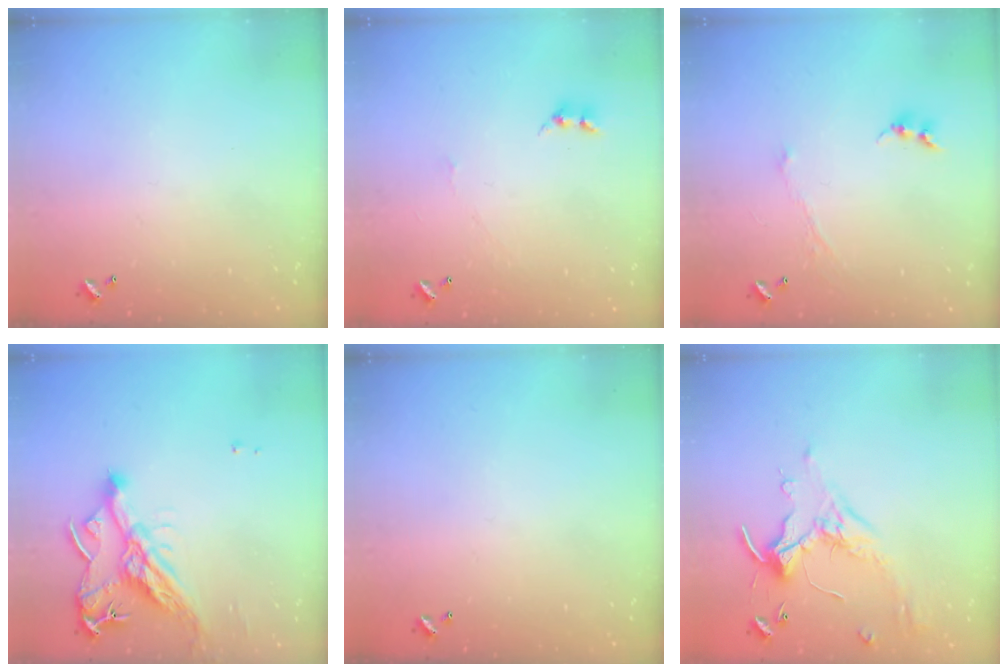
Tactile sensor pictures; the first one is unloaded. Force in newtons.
{"total": 0.9, "press": 0.8, "slide": 0.4}
{"total": 1.0, "press": 0.9, "slide": 0.4}
{"total": 11.7, "press": 11.6, "slide": 1.6}
{"total": 0.0}
{"total": 0.9, "press": 0.5, "slide": 0.7}